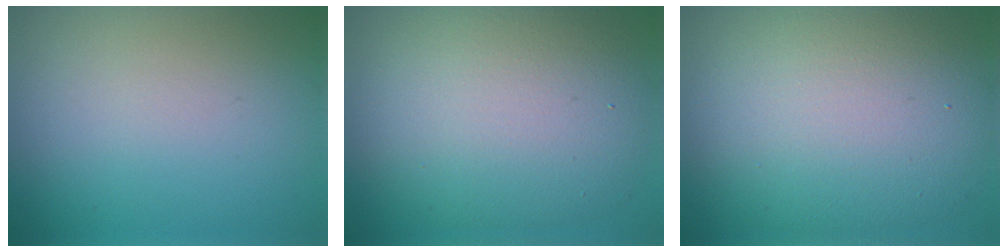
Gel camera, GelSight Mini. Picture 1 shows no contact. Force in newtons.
{"total": 10.6, "press": 10.6, "slide": 0.7}
{"total": 12.9, "press": 12.9, "slide": 0.8}